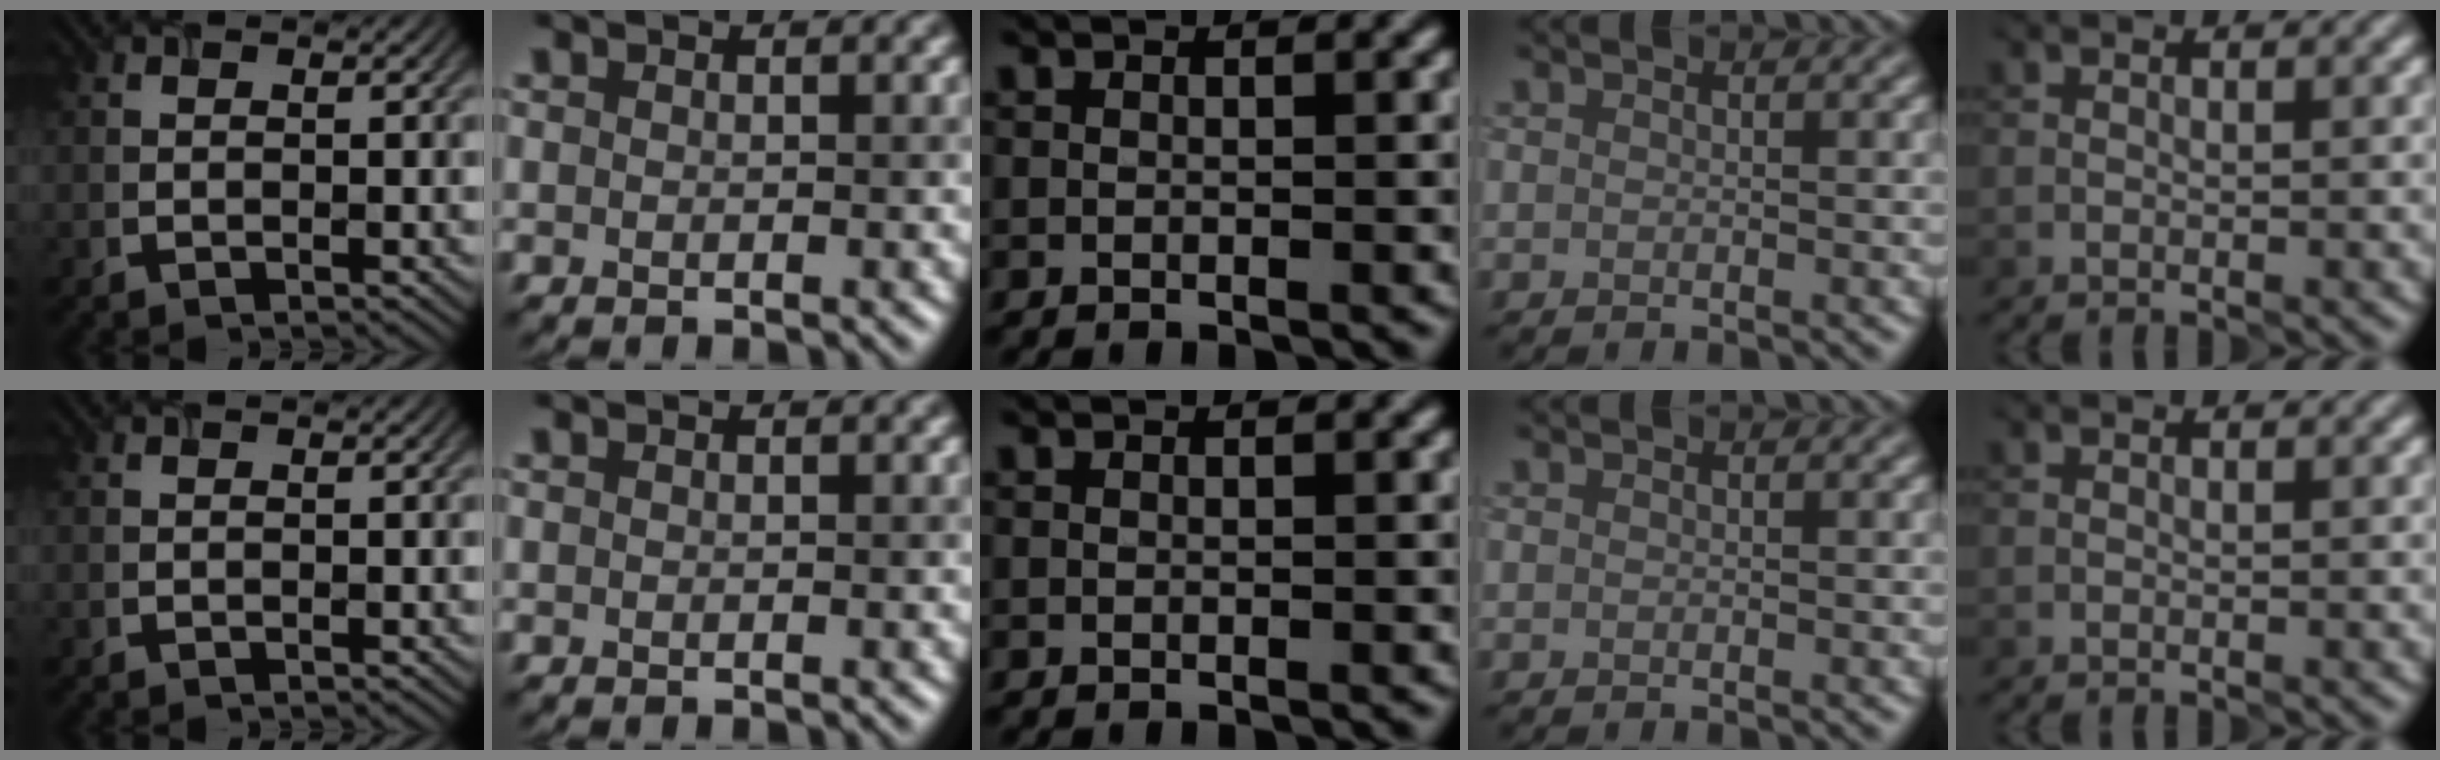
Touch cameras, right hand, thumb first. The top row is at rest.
{}